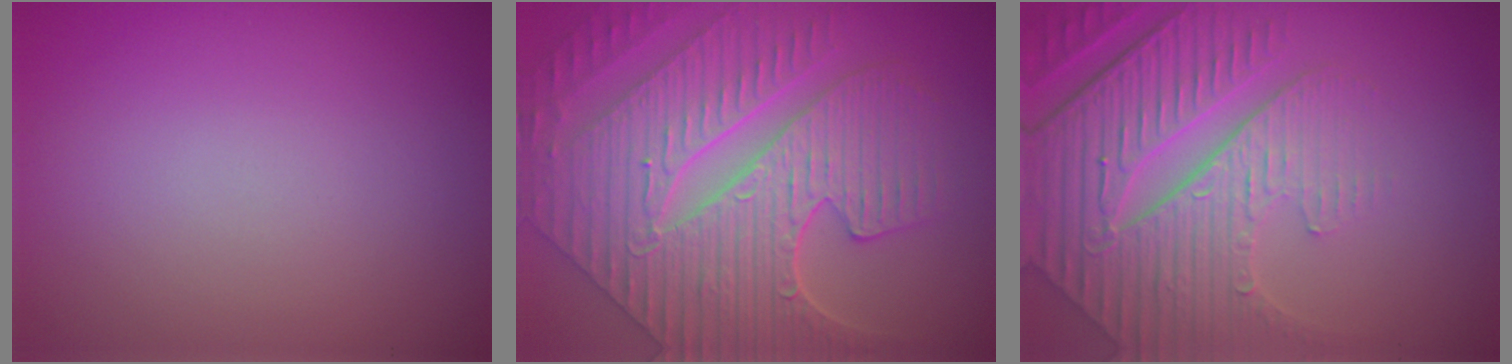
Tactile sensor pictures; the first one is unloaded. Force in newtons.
{"total": 8.2, "press": 6.9, "slide": 4.5}
{"total": 8.3, "press": 5.9, "slide": 5.8}